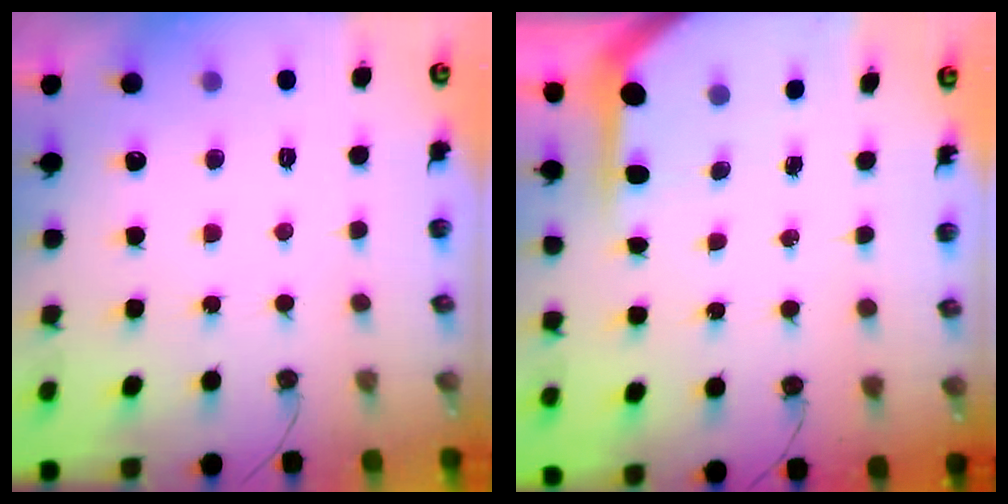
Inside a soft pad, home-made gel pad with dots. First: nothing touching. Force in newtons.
{"total": 4.2, "press": 4.2, "slide": 0.4}